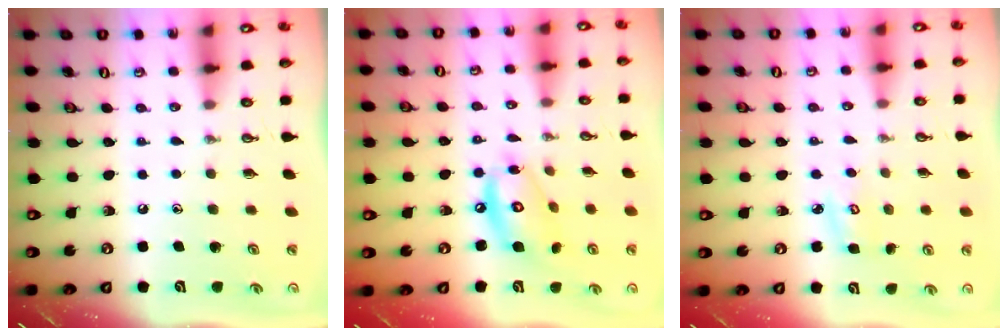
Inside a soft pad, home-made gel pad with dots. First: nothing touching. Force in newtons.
{"total": 12.5, "press": 12.5, "slide": 0.9}
{"total": 4.5, "press": 4.5, "slide": 0.5}